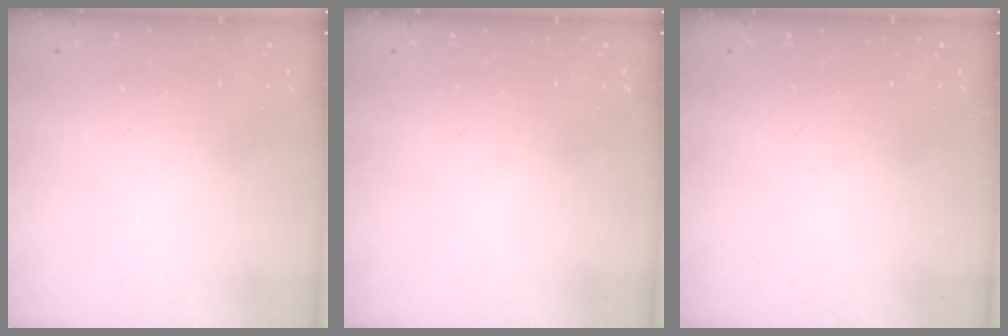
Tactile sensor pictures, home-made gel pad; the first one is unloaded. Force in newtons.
{"total": 0.0}
{"total": 0.0}